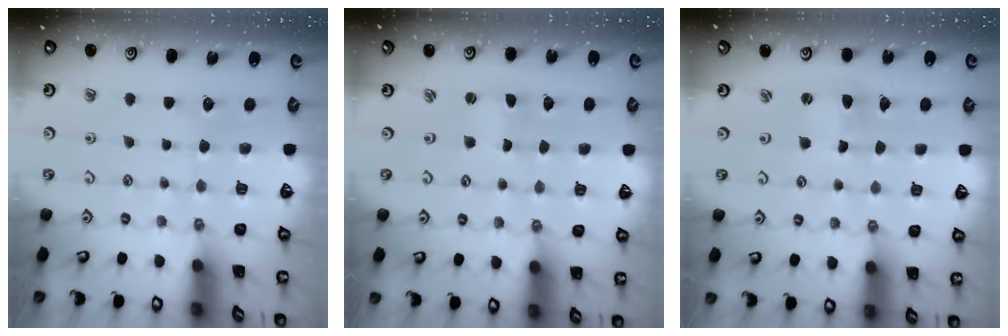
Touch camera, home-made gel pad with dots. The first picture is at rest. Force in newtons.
{"total": 0.6, "press": 0.6, "slide": 0.1}
{"total": 2.5, "press": 2.5, "slide": 0.3}